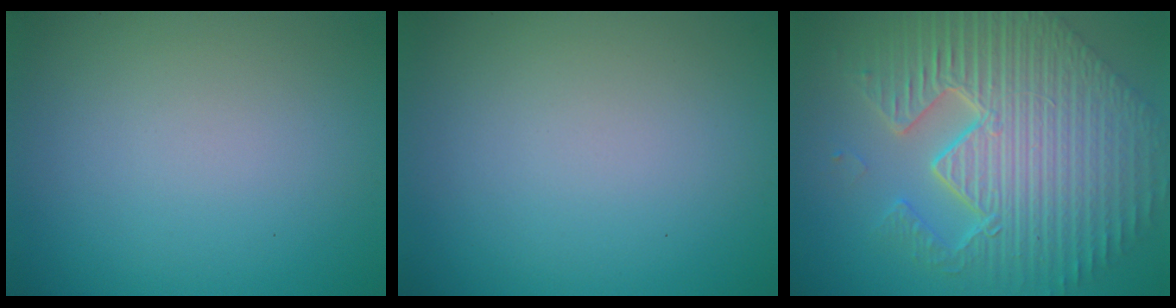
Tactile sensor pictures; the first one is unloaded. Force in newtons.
{"total": 0.0}
{"total": 11.5, "press": 7.5, "slide": 8.6}